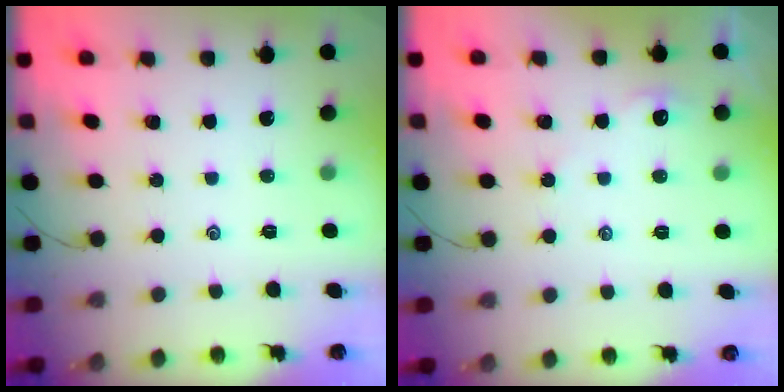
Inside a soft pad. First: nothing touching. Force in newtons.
{"total": 2.9, "press": 2.9, "slide": 0.4}